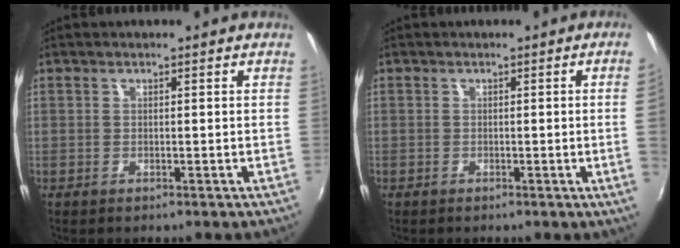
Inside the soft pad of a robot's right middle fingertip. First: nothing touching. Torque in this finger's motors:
{"motor_torque": [1.10, -0.61, -1.05, -0.21]}